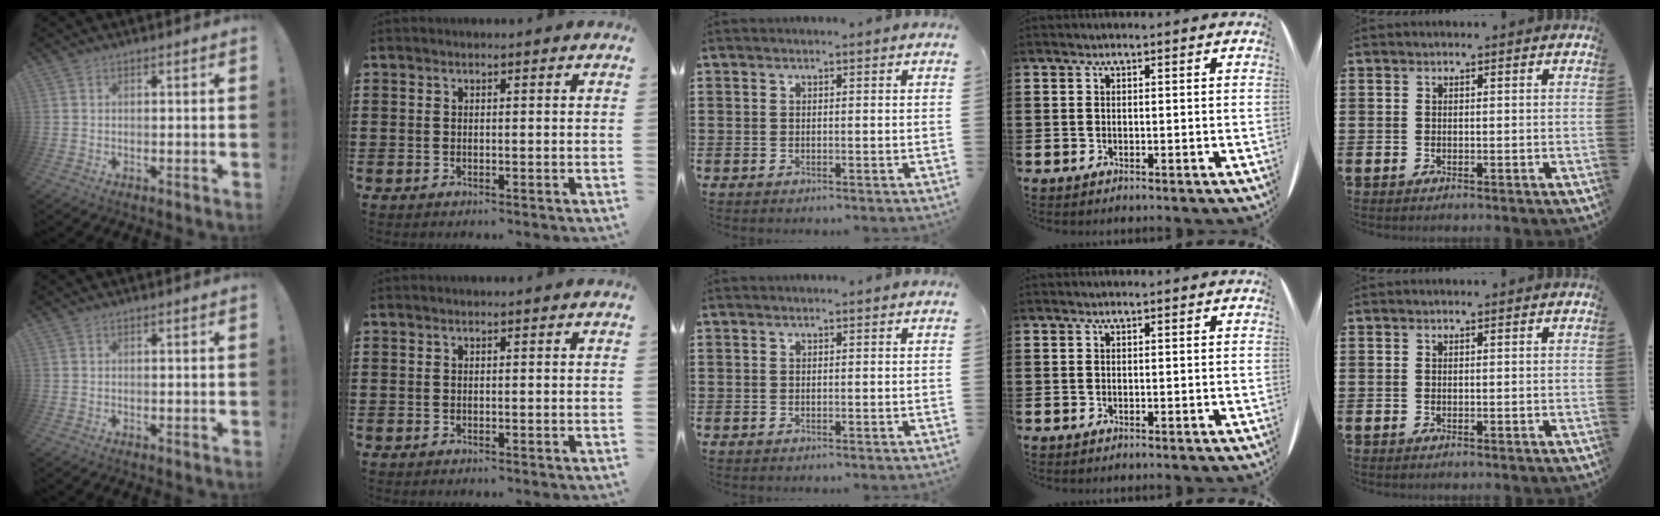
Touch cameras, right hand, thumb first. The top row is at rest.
{}